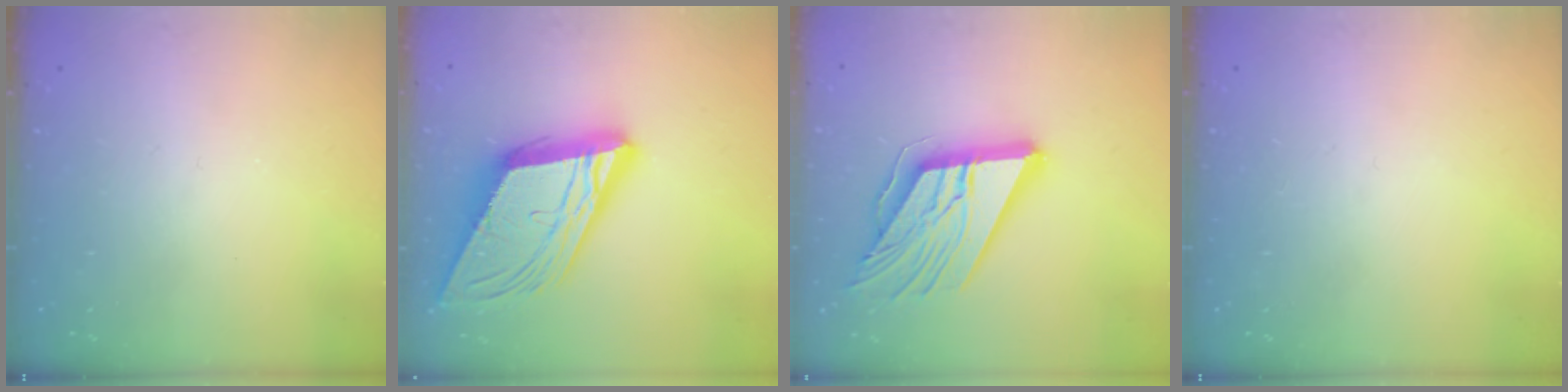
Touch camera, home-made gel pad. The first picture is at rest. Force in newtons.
{"total": 22.5, "press": 22.0, "slide": 4.5}
{"total": 18.9, "press": 18.8, "slide": 2.2}
{"total": 0.0}